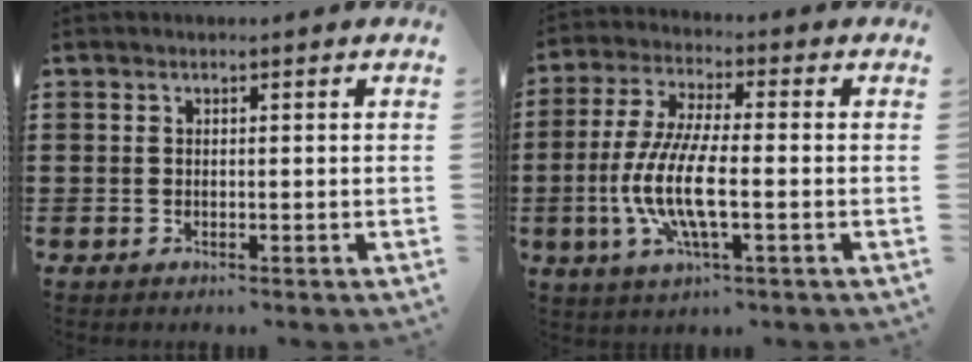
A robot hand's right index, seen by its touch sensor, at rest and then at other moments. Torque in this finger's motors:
{"motor_torque": [2.14, 0.00, 1.05, 0.21]}